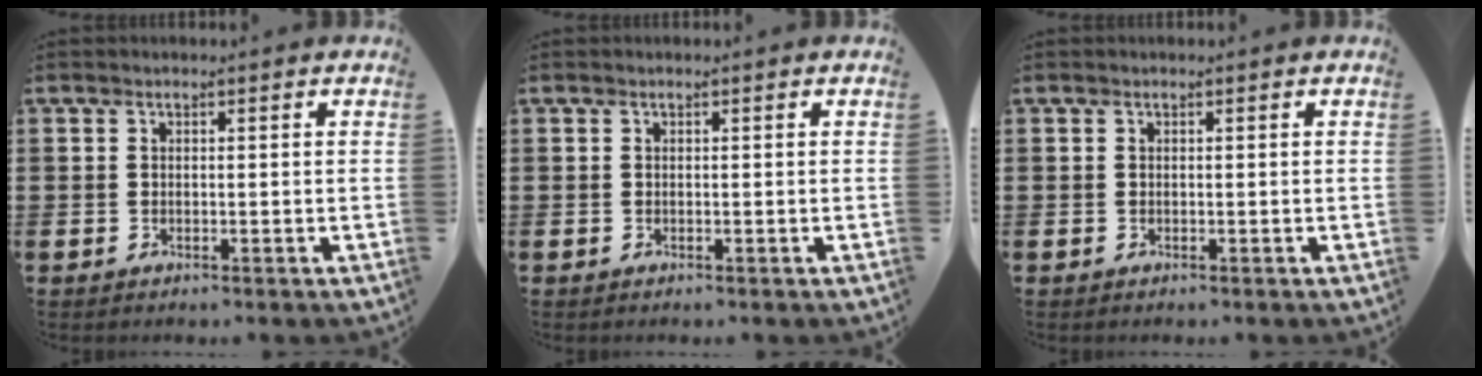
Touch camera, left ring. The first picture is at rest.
{"total": 0.0}
{"total": 0.0}